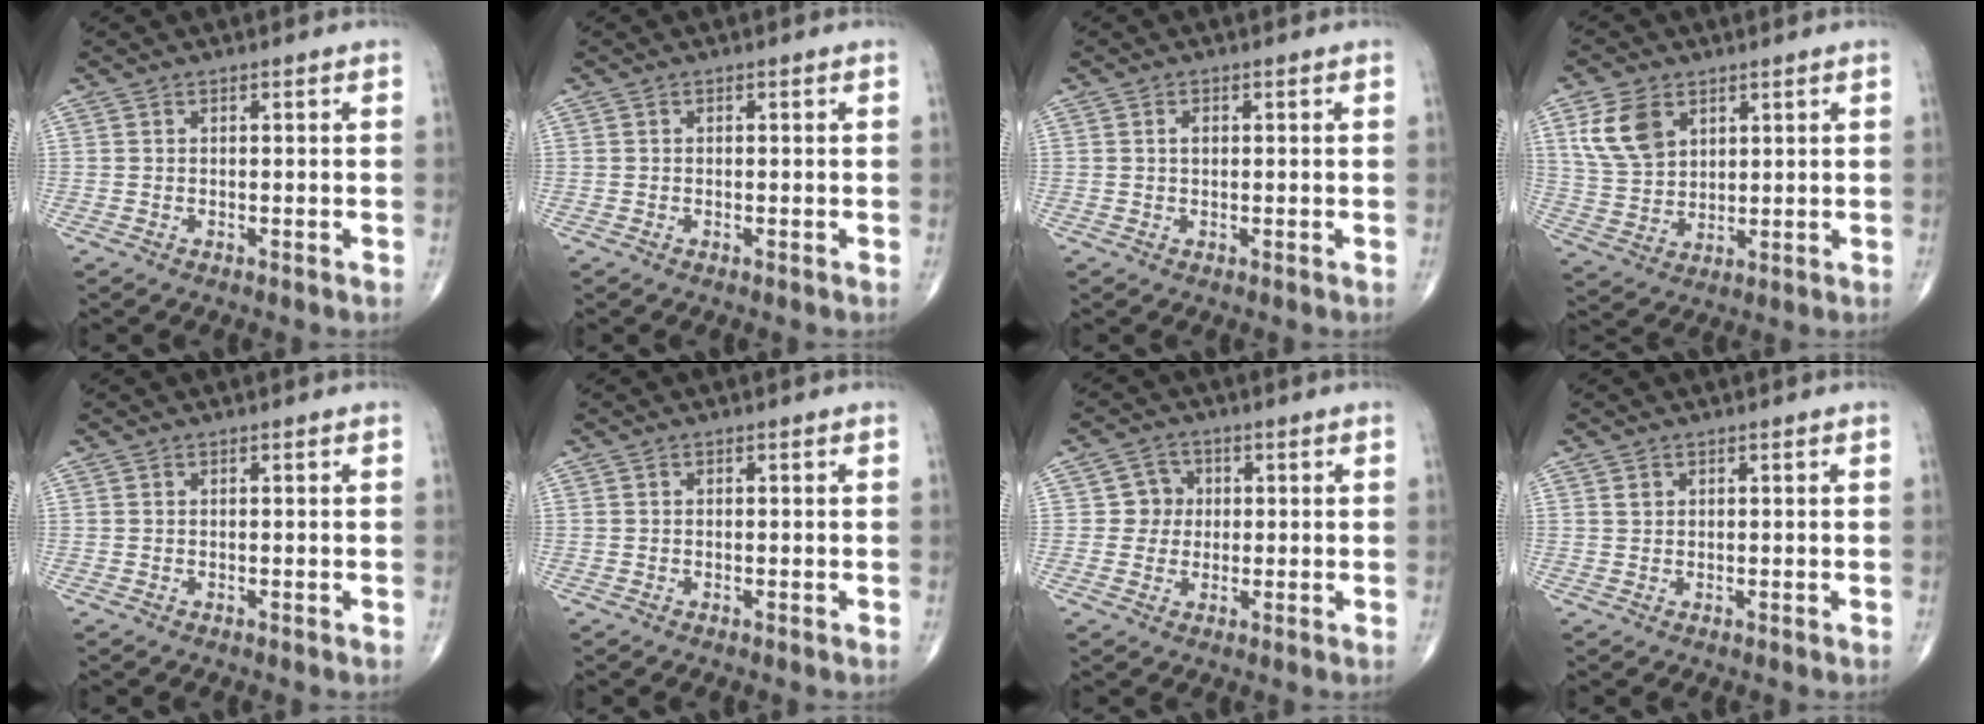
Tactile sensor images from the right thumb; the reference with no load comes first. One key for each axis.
{"total": 0.0}
{"total": 1.3, "fx": 0.2, "fy": 0.8, "fz": 0.9, "tx": -0.013, "ty": 0.003, "tz": 0.002}
{"total": 9.6, "fx": 4.2, "fy": 6.5, "fz": 5.7, "tx": -0.096, "ty": -0.013, "tz": 0.091}
{"total": 0.0}
{"total": 0.0}
{"total": 4.3, "fx": 0.4, "fy": 4.2, "fz": 0.8, "tx": 0.020, "ty": 0.008, "tz": 0.000}
{"total": 0.9, "fx": 0.4, "fy": 0.7, "fz": 0.3, "tx": -0.001, "ty": -0.002, "tz": 0.009}